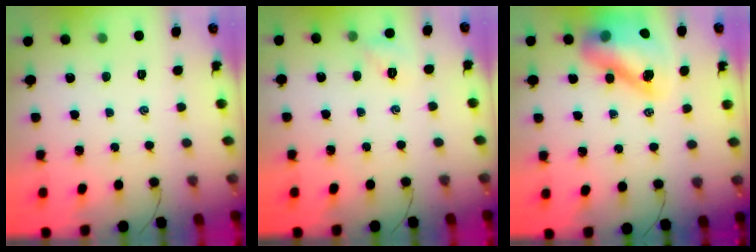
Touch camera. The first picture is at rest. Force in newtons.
{"total": 3.3, "press": 3.3, "slide": 0.2}
{"total": 15.5, "press": 14.9, "slide": 4.1}